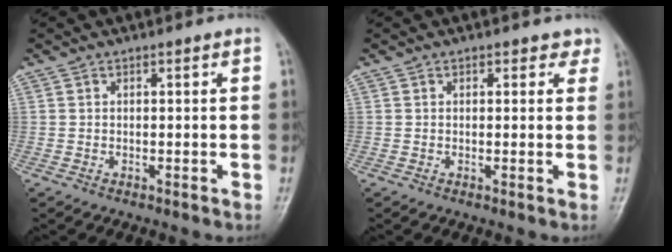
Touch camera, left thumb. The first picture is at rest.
{"total": 2.1, "force": [1.3, 1.5, 0.8], "torque": [0.018, -0.003, 0.008]}